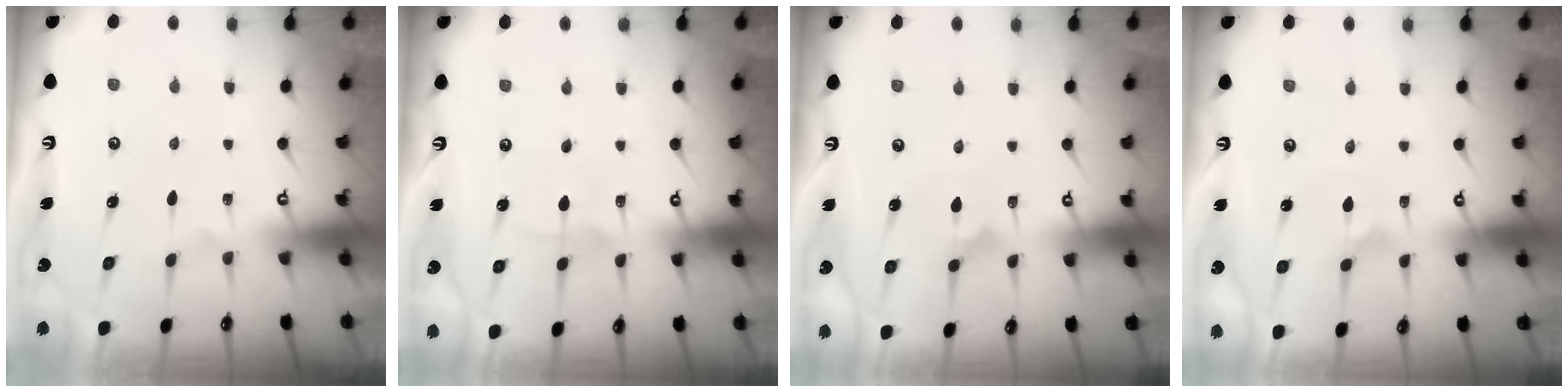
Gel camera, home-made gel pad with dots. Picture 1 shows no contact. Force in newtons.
{"total": 3.3, "press": 3.3, "slide": 0.2}
{"total": 2.7, "press": 2.7, "slide": 0.1}
{"total": 2.3, "press": 2.3, "slide": 0.1}